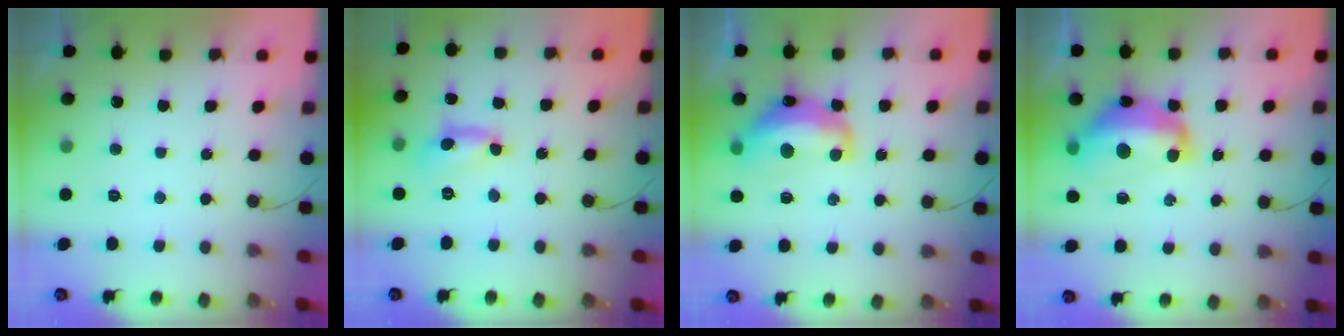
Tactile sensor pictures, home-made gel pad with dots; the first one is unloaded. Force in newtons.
{"total": 6.0, "press": 6.0, "slide": 0.4}
{"total": 14.0, "press": 14.0, "slide": 1.1}
{"total": 14.7, "press": 14.6, "slide": 1.4}